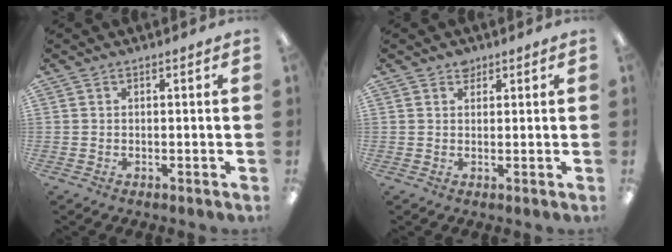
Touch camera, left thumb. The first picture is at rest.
{"total": 2.1, "force": [1.7, 1.3, 0.4], "torque": [-0.001, -0.003, 0.030]}